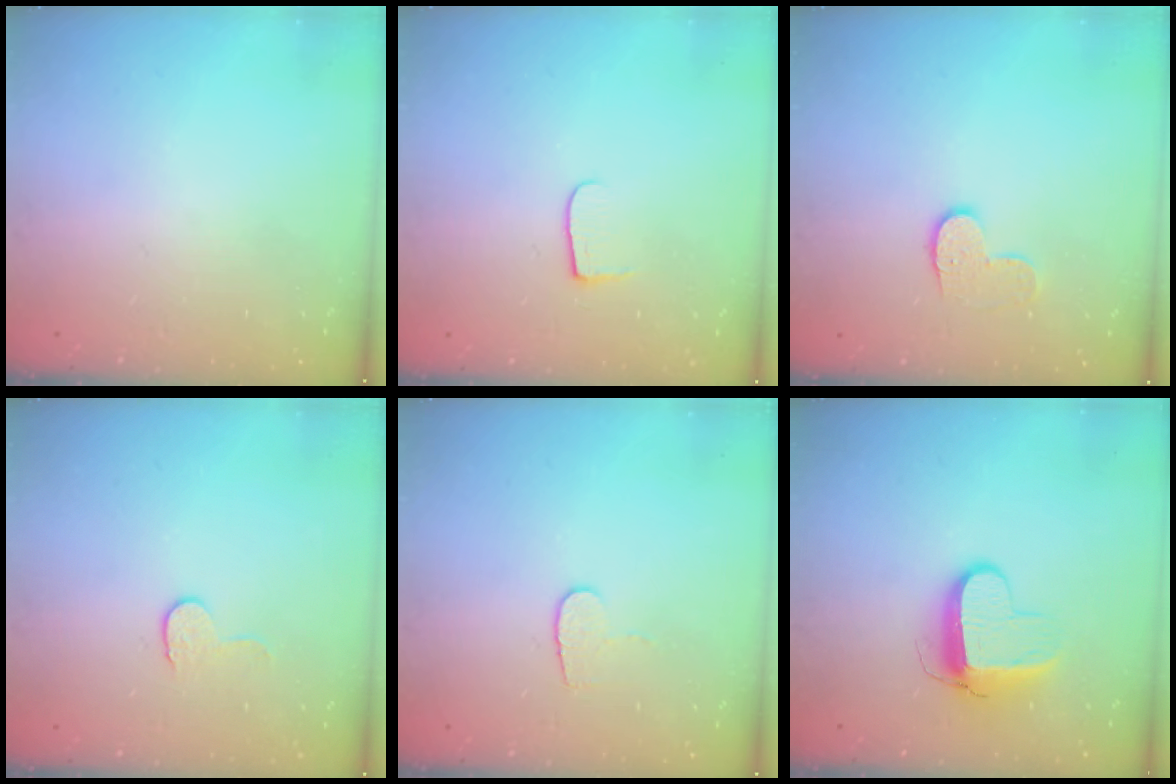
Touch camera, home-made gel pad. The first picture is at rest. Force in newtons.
{"total": 6.0, "press": 6.0, "slide": 0.6}
{"total": 8.2, "press": 8.2, "slide": 0.3}
{"total": 4.6, "press": 4.6, "slide": 0.4}
{"total": 5.0, "press": 5.0, "slide": 0.5}
{"total": 8.9, "press": 8.8, "slide": 1.0}